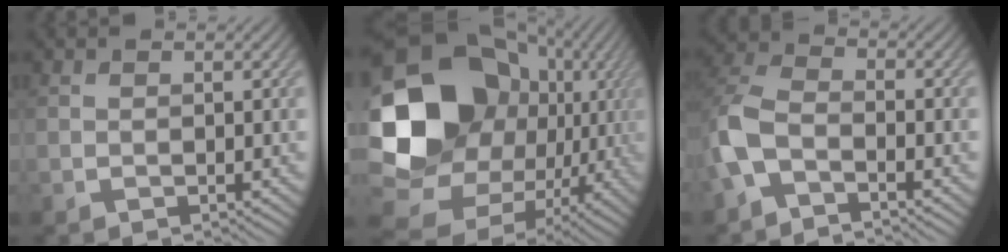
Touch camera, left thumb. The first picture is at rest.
{"total": 21.8, "force": [0.6, 18.5, 11.5], "torque": [-0.247, -0.020, 0.021]}
{"total": 6.1, "force": [-3.0, 3.1, 4.3], "torque": [-0.107, -0.002, -0.078]}